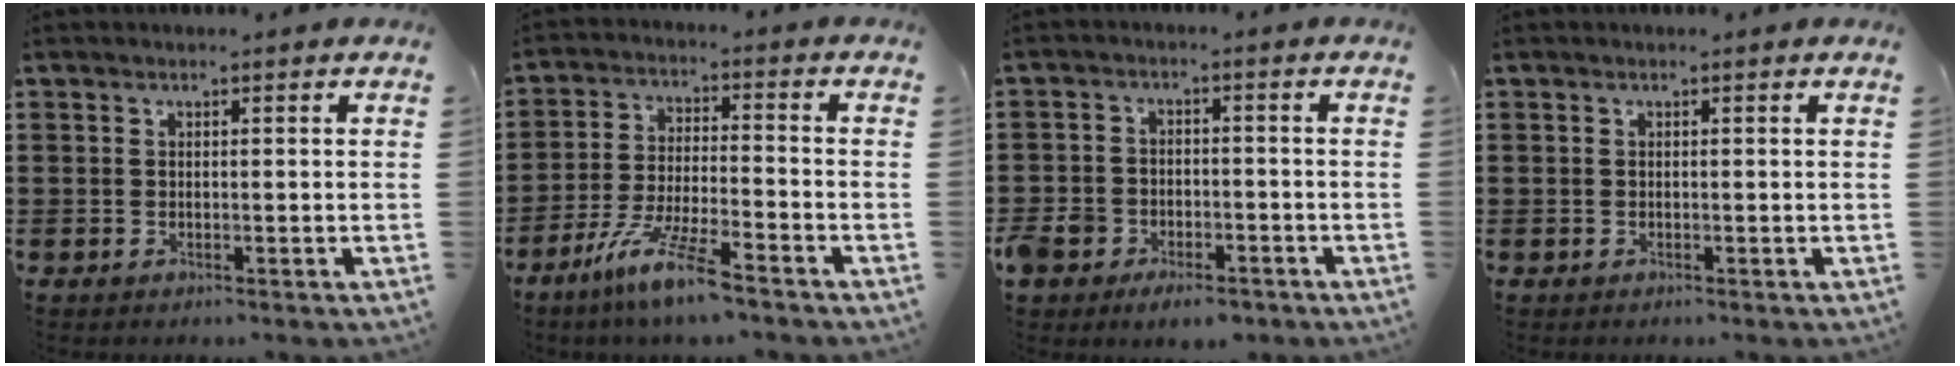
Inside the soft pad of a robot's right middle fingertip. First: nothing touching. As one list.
[{"total": 9.1, "force": [-6.8, 0.3, 6.0], "torque": [-0.132, -0.014, -0.135]}, {"total": 4.5, "force": [-3.6, 2.2, 1.5], "torque": [-0.047, 0.004, -0.076]}, {"total": 0.0}]